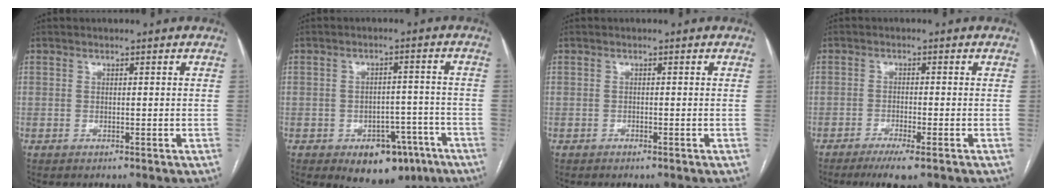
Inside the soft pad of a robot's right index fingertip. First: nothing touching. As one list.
[{"total": 9.5, "force": [-5.8, 5.5, 5.1], "torque": [-0.043, 0.019, -0.072]}, {"total": 0.5, "force": [-0.4, 0.1, 0.3], "torque": [-0.008, -0.001, -0.008]}, {"total": 4.7, "force": [-3.1, 0.3, 3.4], "torque": [-0.059, -0.011, -0.053]}]